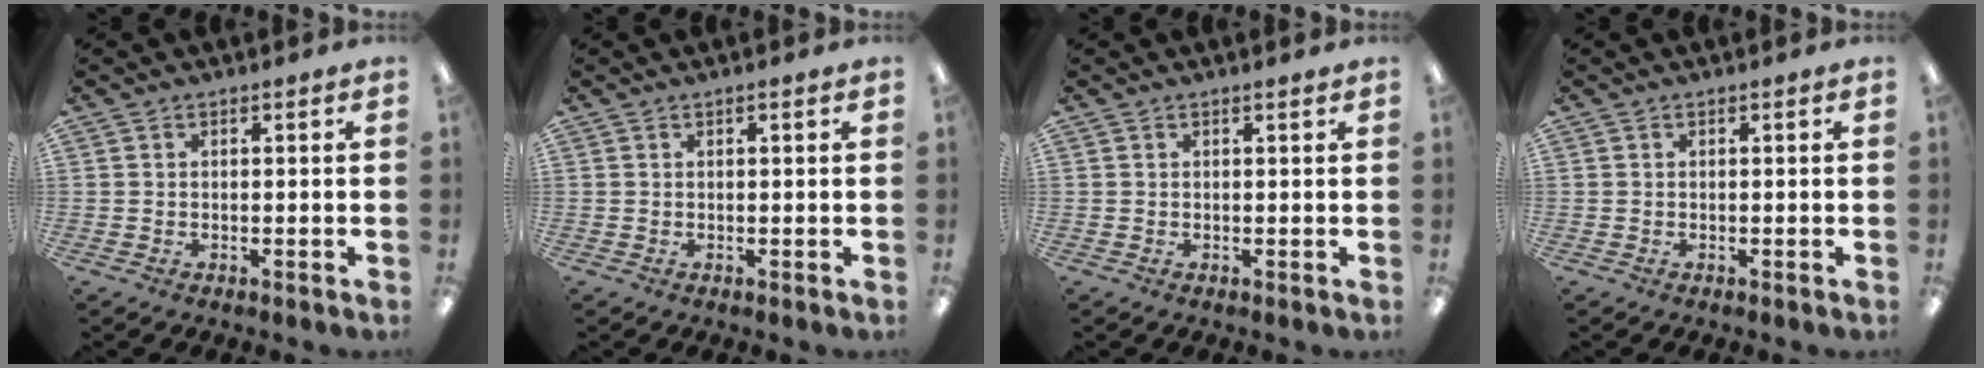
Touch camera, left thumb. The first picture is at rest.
{"total": 0.7, "force": [0.3, 0.0, 0.6], "torque": [-0.011, 0.000, 0.005]}
{"total": 0.6, "force": [0.4, 0.0, 0.4], "torque": [-0.007, 0.001, 0.007]}
{"total": 0.0}